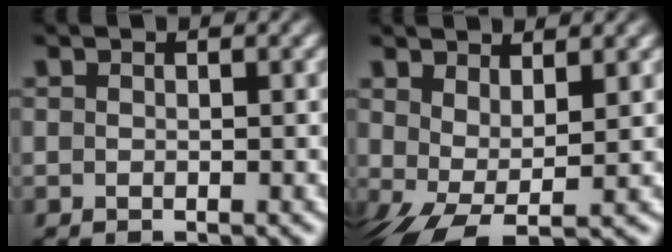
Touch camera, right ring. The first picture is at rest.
{"total": 5.3, "force": [-1.6, 3.5, 3.6], "torque": [-0.091, -0.043, -0.005]}